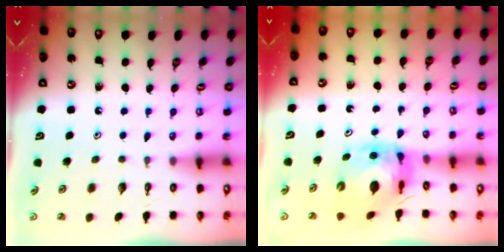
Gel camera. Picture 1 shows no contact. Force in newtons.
{"total": 11.0, "press": 10.9, "slide": 1.4}